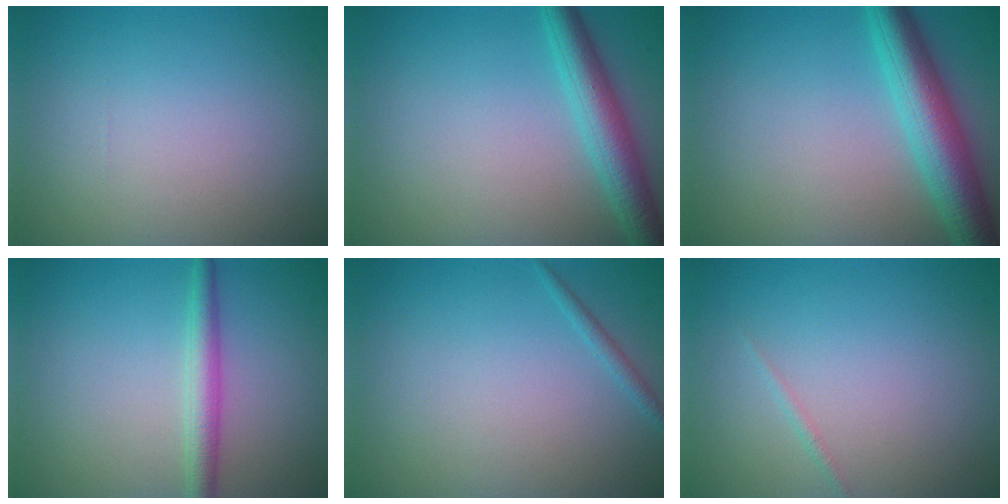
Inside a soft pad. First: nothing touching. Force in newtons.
{"total": 4.3, "press": 4.3, "slide": 0.1}
{"total": 6.0, "press": 6.0, "slide": 0.1}
{"total": 2.7, "press": 2.7, "slide": 0.0}
{"total": 0.8, "press": 0.8, "slide": 0.0}
{"total": 0.6, "press": 0.6, "slide": 0.0}